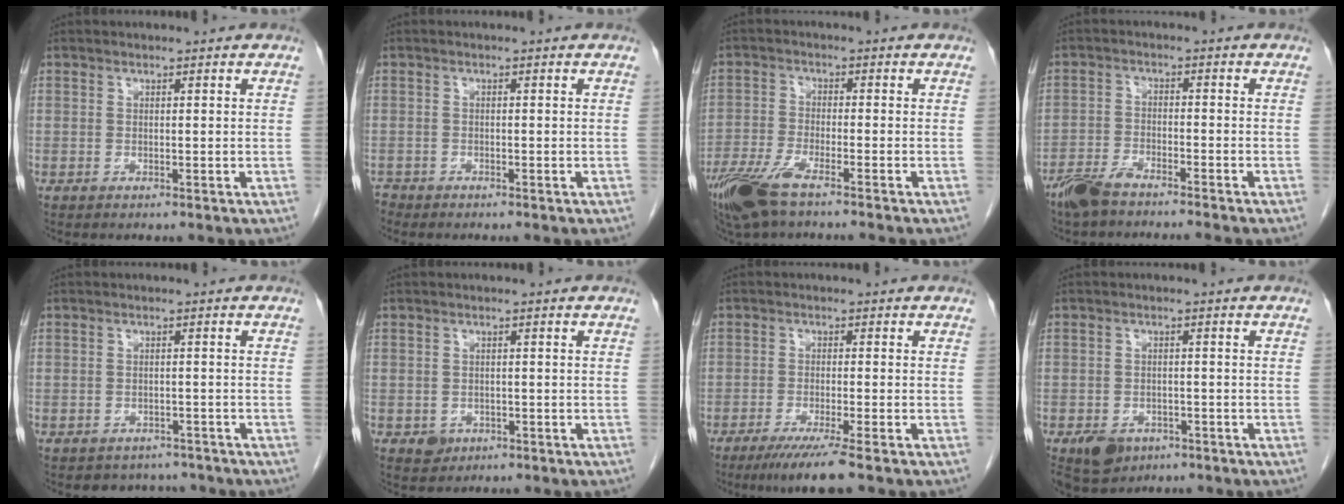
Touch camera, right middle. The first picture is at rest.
{"total": 1.3, "force": [-1.2, 0.4, -0.2], "torque": [0.001, -0.003, -0.023]}
{"total": 8.0, "force": [-5.9, 0.7, 5.3], "torque": [-0.106, -0.018, -0.114]}
{"total": 5.6, "force": [-4.9, 0.2, 2.5], "torque": [-0.047, -0.016, -0.093]}
{"total": 4.3, "force": [-3.8, 2.1, 0.0], "torque": [-0.001, 0.009, -0.046]}
{"total": 2.1, "force": [-1.0, 1.7, 0.6], "torque": [-0.007, 0.004, -0.008]}
{"total": 6.1, "force": [-4.3, -0.7, 4.2], "torque": [-0.072, -0.020, -0.075]}
{"total": 5.0, "force": [-3.0, 3.5, 2.0], "torque": [-0.034, 0.000, -0.040]}